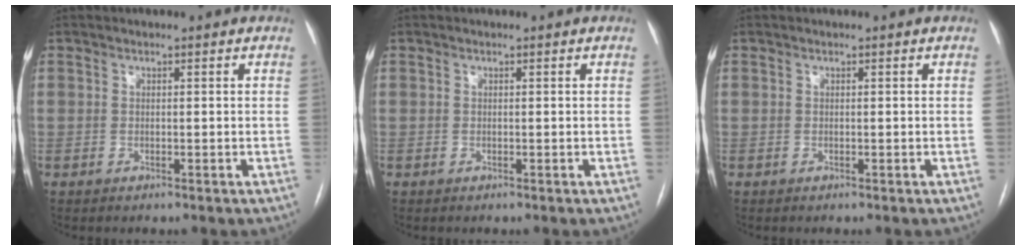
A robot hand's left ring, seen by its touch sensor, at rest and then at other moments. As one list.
[{"total": 0.0}, {"total": 0.0}]